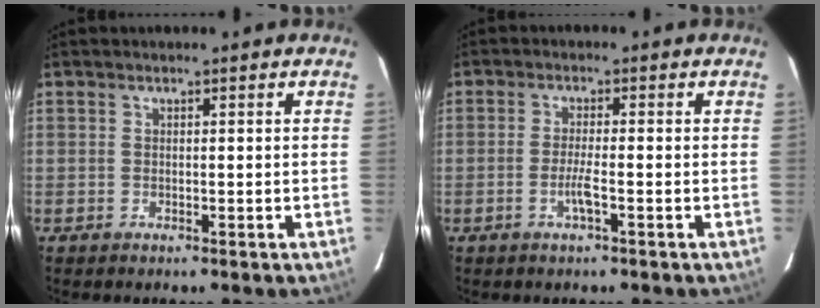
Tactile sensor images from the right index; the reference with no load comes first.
{"total": 2.8, "force": [-1.1, 0.0, 2.6], "torque": [-0.054, -0.002, -0.022]}